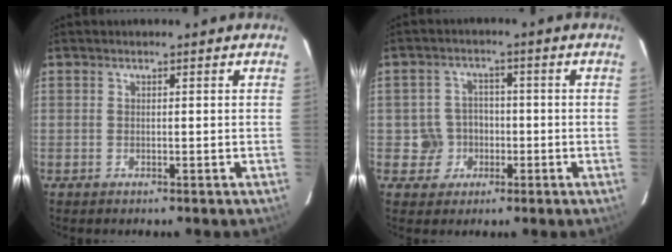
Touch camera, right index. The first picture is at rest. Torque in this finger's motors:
{"motor_torque": [0.01, 0.04, 0.05, 0.01]}